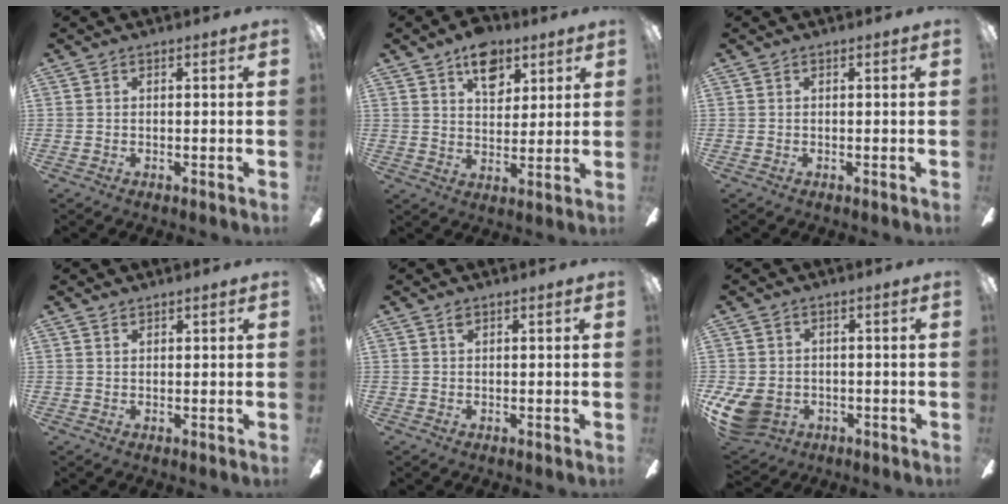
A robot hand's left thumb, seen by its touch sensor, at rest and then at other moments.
{"total": 9.9, "force": [5.9, 6.1, 5.2], "torque": [-0.061, -0.019, 0.103]}
{"total": 0.0}
{"total": 1.1, "force": [1.0, 0.5, 0.1], "torque": [-0.004, -0.001, 0.020]}
{"total": 1.0, "force": [0.7, 0.4, 0.6], "torque": [-0.014, 0.001, 0.012]}
{"total": 8.8, "force": [-2.8, 6.8, 4.8], "torque": [-0.113, 0.011, -0.051]}